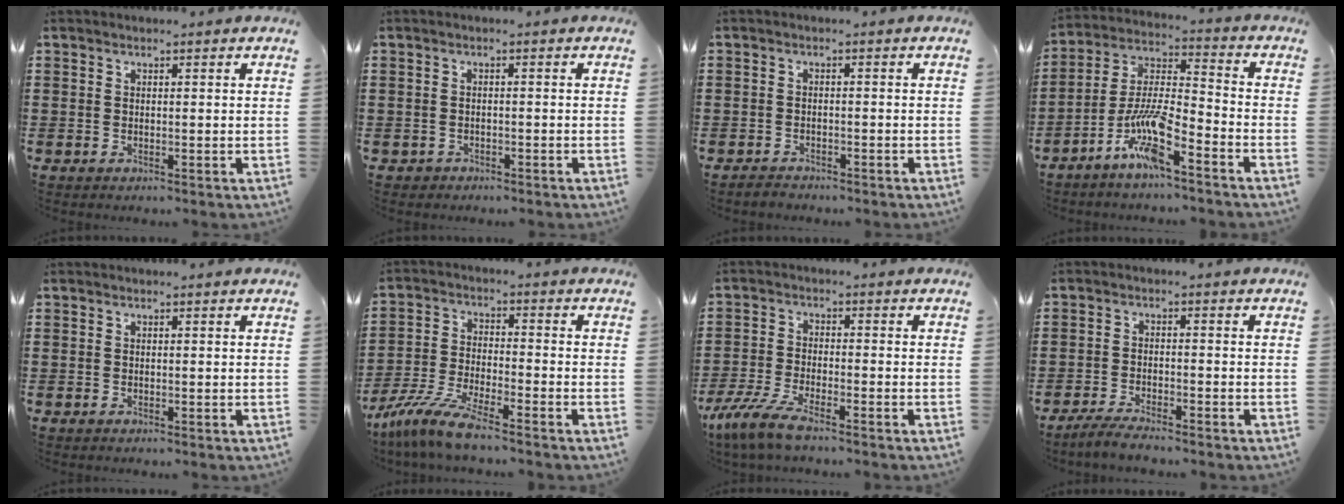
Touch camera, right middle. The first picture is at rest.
{"total": 1.1, "force": [-0.9, 0.6, -0.1], "torque": [0.000, 0.004, -0.023]}
{"total": 1.6, "force": [-1.5, 0.6, -0.2], "torque": [-0.001, 0.004, -0.035]}
{"total": 9.5, "force": [-6.3, 1.4, 6.9], "torque": [-0.162, -0.012, -0.126]}
{"total": 0.0}
{"total": 8.1, "force": [-7.2, 0.4, 3.7], "torque": [-0.085, -0.004, -0.143]}
{"total": 5.9, "force": [-4.8, 0.9, 3.3], "torque": [-0.096, -0.016, -0.100]}
{"total": 3.2, "force": [-3.1, 0.3, 0.9], "torque": [-0.024, 0.002, -0.066]}